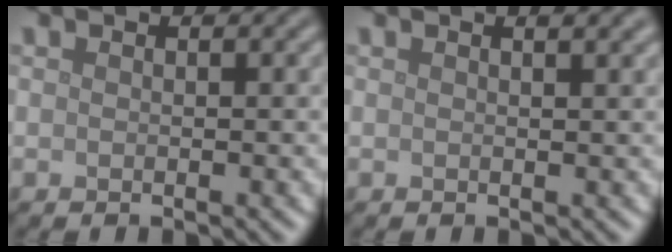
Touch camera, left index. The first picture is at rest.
{"total": 1.7, "force": [1.0, 0.5, 1.3], "torque": [-0.011, 0.004, 0.009]}